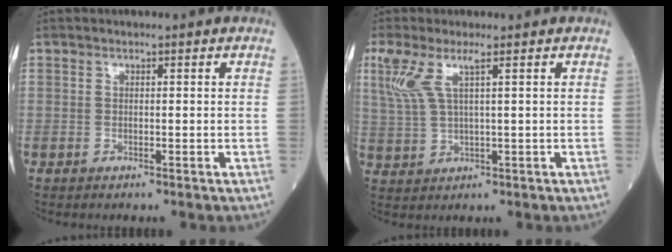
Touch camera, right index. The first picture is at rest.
{"total": 5.3, "force": [2.4, 0.8, 4.7], "torque": [-0.125, 0.014, 0.058]}